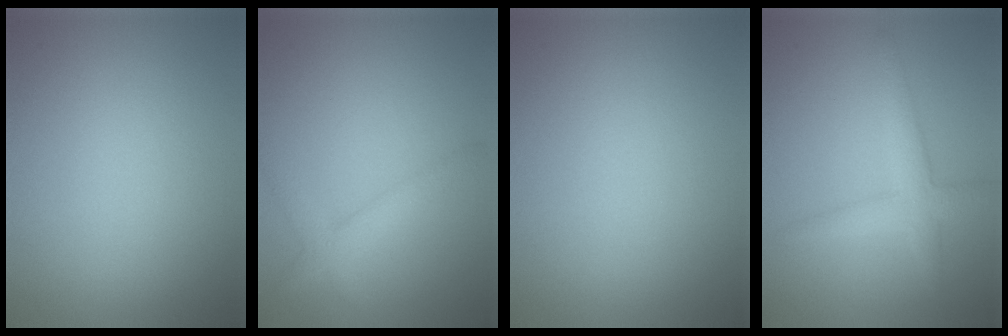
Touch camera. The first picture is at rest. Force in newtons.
{"total": 2.6, "press": 2.6, "slide": 0.2}
{"total": 0.0}
{"total": 1.9, "press": 1.8, "slide": 0.3}